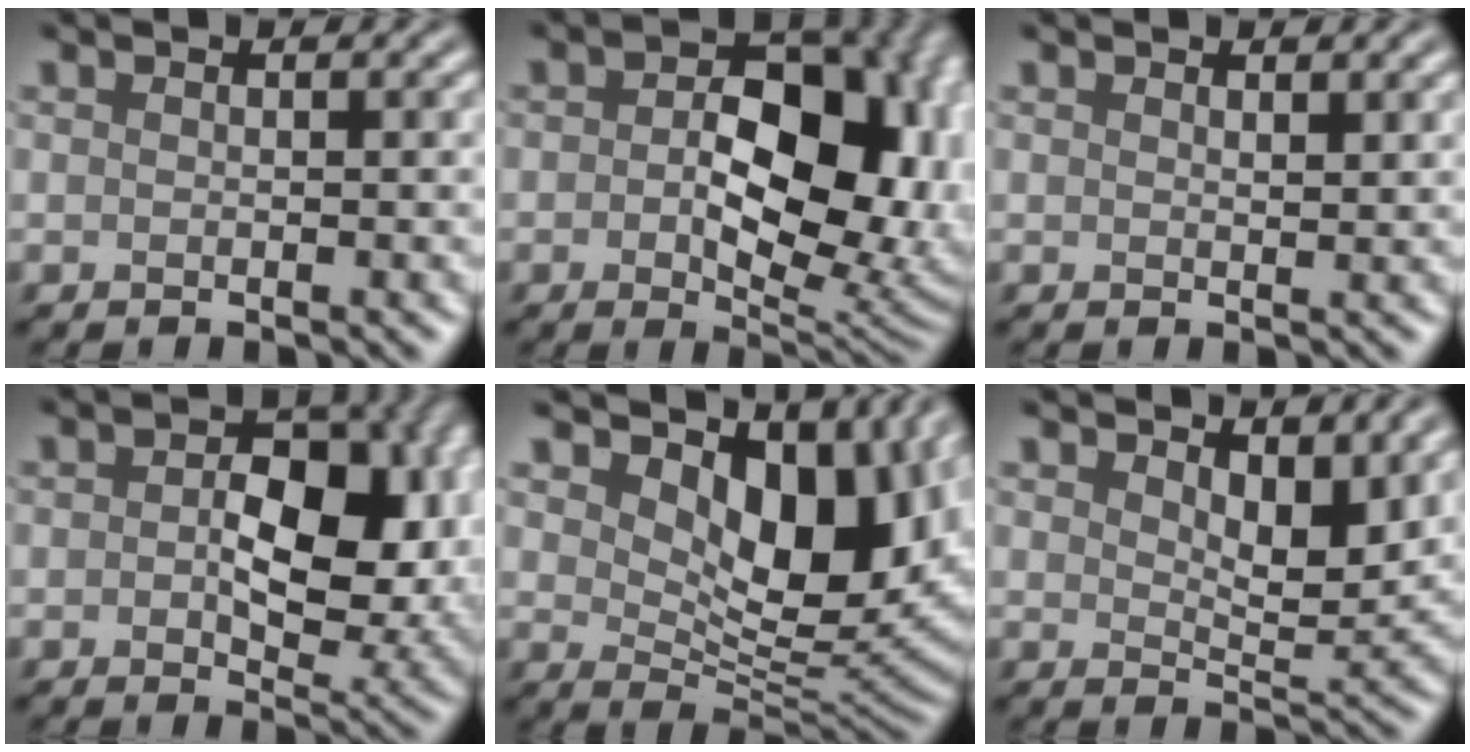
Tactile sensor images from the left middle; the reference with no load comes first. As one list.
[{"total": 14.7, "force": [0.4, 9.3, 11.4], "torque": [-0.125, -0.006, 0.021]}, {"total": 0.7, "force": [0.6, 0.1, 0.3], "torque": [-0.004, -0.003, 0.011]}, {"total": 9.6, "force": [0.5, 5.7, 7.7], "torque": [-0.093, 0.003, 0.003]}, {"total": 11.6, "force": [4.7, 6.1, 8.7], "torque": [-0.128, -0.013, 0.081]}, {"total": 4.3, "force": [2.5, 1.9, 3.0], "torque": [-0.051, -0.009, 0.037]}]